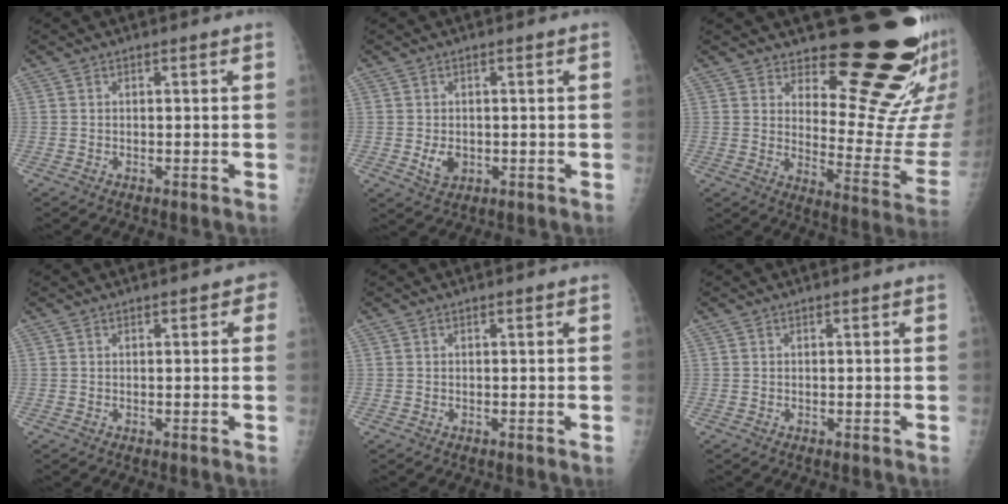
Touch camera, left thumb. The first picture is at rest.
{"total": 3.3, "force": [-0.5, 2.4, 2.2], "torque": [-0.030, -0.003, -0.001]}
{"total": 18.1, "force": [14.0, 5.9, 10.0], "torque": [-0.079, -0.141, 0.186]}
{"total": 1.8, "force": [0.7, 1.0, 1.3], "torque": [-0.002, 0.002, 0.005]}
{"total": 0.0}
{"total": 0.0}